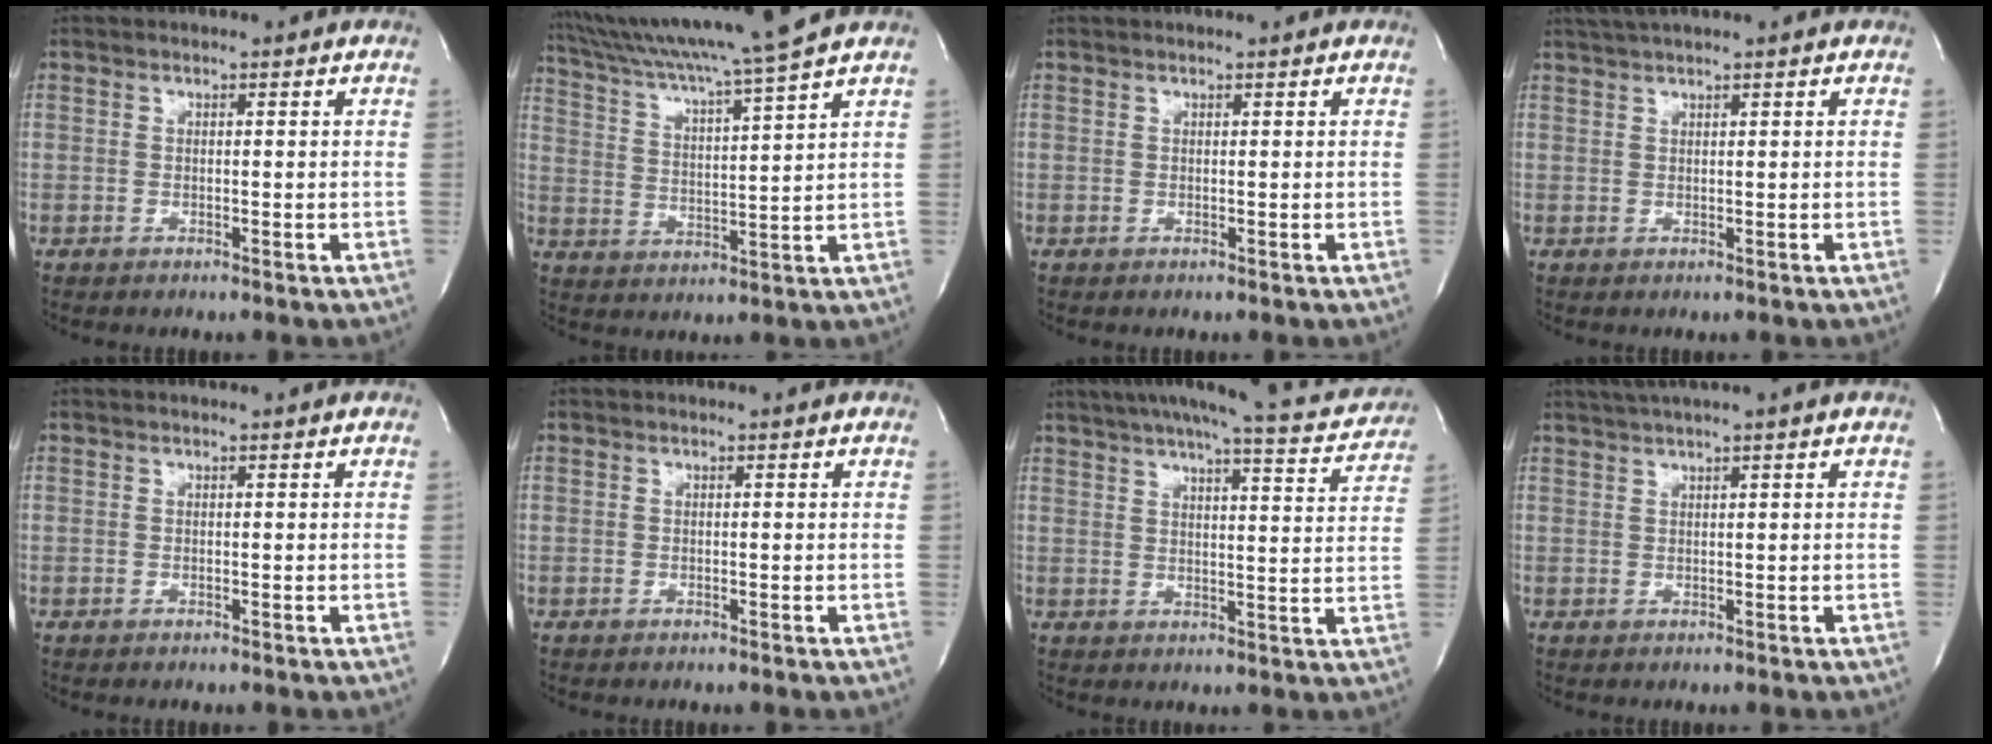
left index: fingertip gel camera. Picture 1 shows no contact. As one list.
[{"total": 14.4, "force": [12.4, -2.4, 6.8], "torque": [-0.123, -0.010, 0.198]}, {"total": 1.0, "force": [0.8, 0.0, 0.5], "torque": [-0.006, 0.008, 0.011]}, {"total": 2.9, "force": [2.4, -0.6, 1.5], "torque": [-0.025, 0.019, 0.046]}, {"total": 0.0}, {"total": 0.0}, {"total": 17.0, "force": [15.6, 1.8, 6.4], "torque": [-0.092, -0.017, 0.187]}, {"total": 3.8, "force": [2.8, -0.9, 2.4], "torque": [-0.043, 0.018, 0.052]}]